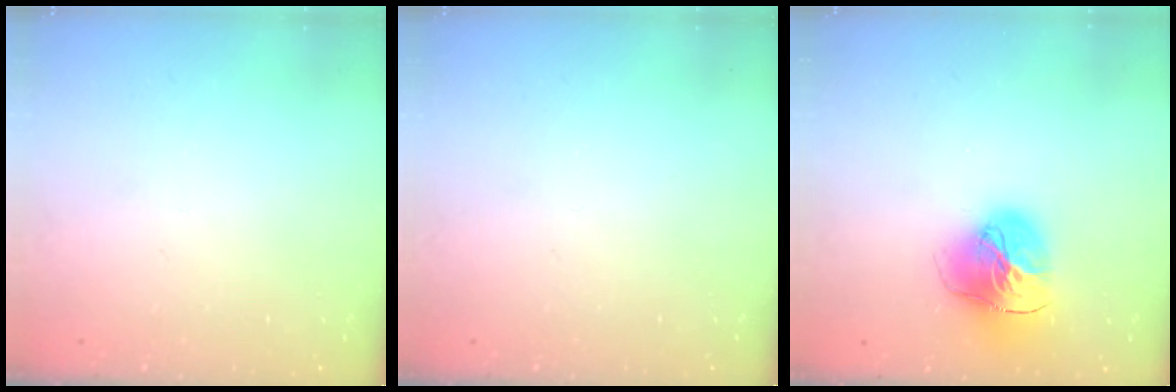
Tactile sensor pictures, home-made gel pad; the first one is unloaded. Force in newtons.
{"total": 0.0}
{"total": 16.2, "press": 16.1, "slide": 1.6}